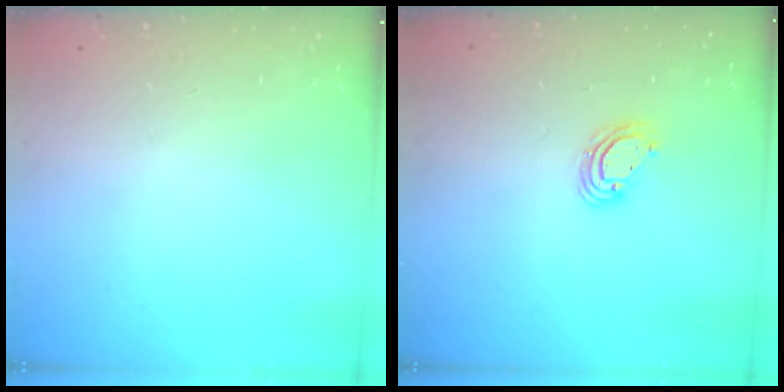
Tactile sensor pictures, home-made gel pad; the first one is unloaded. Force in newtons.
{"total": 5.7, "press": 5.7, "slide": 0.5}